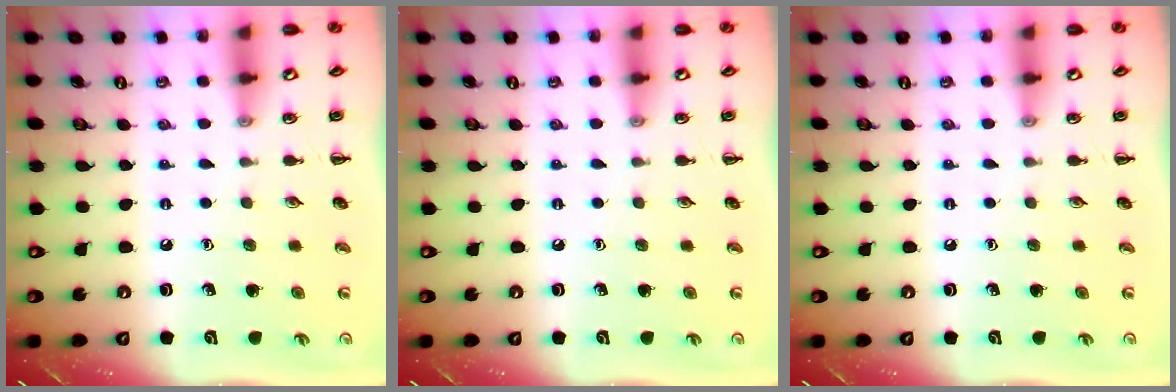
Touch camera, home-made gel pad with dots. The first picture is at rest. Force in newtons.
{"total": 0.0}
{"total": 0.0}